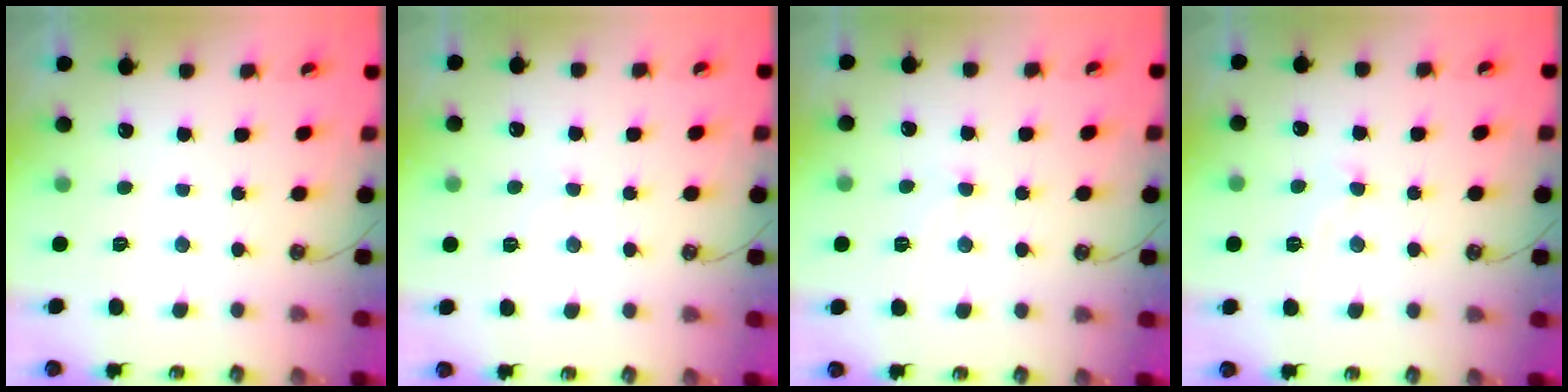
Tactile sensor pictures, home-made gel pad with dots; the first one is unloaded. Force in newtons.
{"total": 0.6, "press": 0.3, "slide": 0.6}
{"total": 2.0, "press": 2.0, "slide": 0.4}
{"total": 1.9, "press": 1.8, "slide": 0.5}